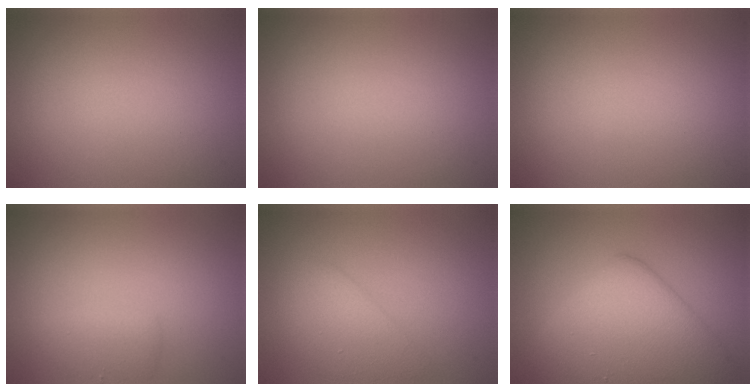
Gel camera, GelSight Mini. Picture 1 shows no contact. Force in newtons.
{"total": 0.0}
{"total": 0.0}
{"total": 1.7, "press": 1.7, "slide": 0.1}
{"total": 3.0, "press": 3.0, "slide": 0.2}
{"total": 8.4, "press": 8.4, "slide": 0.2}